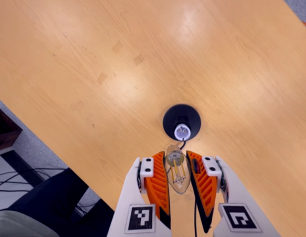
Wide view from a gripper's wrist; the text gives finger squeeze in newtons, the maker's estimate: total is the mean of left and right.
{"total": 21.0, "left": 22.8, "right": 19.1}